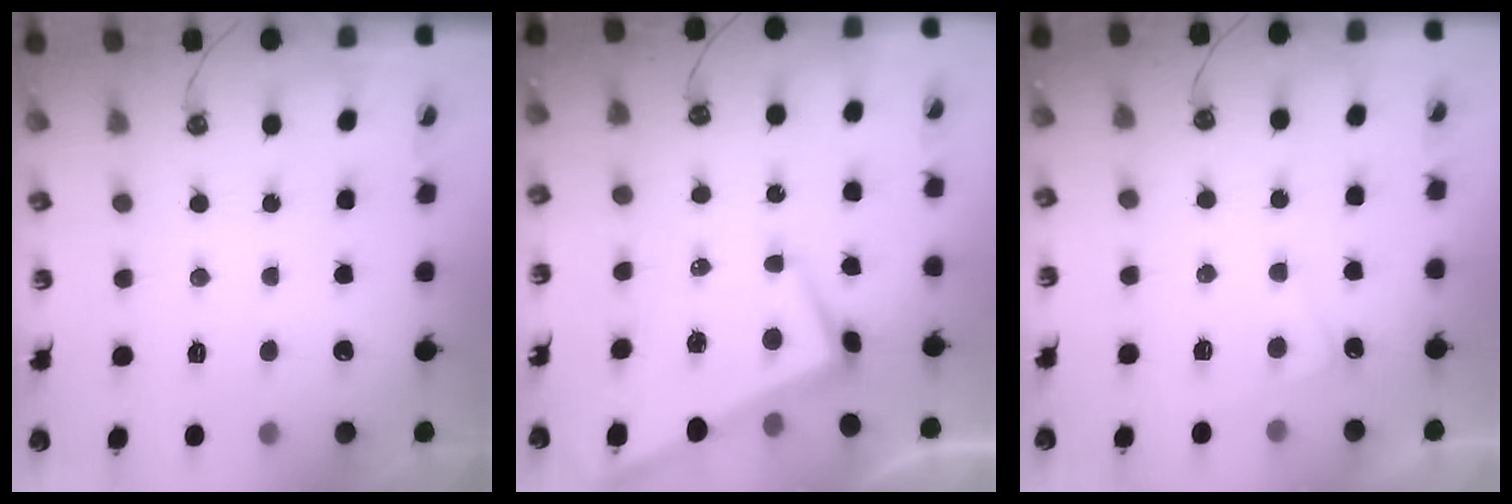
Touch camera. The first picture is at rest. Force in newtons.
{"total": 1.5, "press": 1.3, "slide": 0.7}
{"total": 4.0, "press": 4.0, "slide": 0.4}